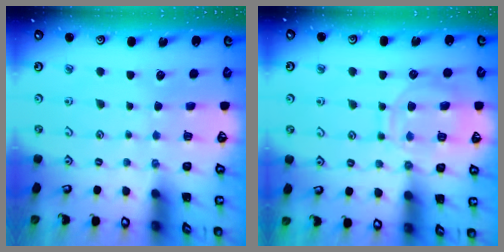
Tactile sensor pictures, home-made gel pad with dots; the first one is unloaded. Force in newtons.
{"total": 12.5, "press": 12.5, "slide": 1.2}